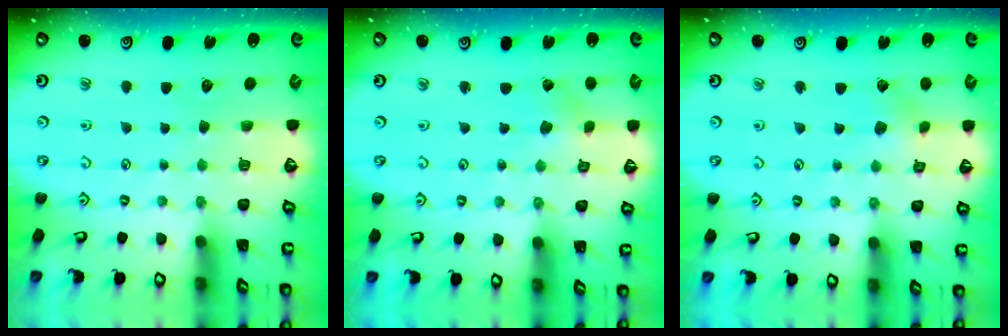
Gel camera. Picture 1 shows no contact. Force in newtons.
{"total": 0.6, "press": 0.6, "slide": 0.2}
{"total": 2.7, "press": 2.7, "slide": 0.7}